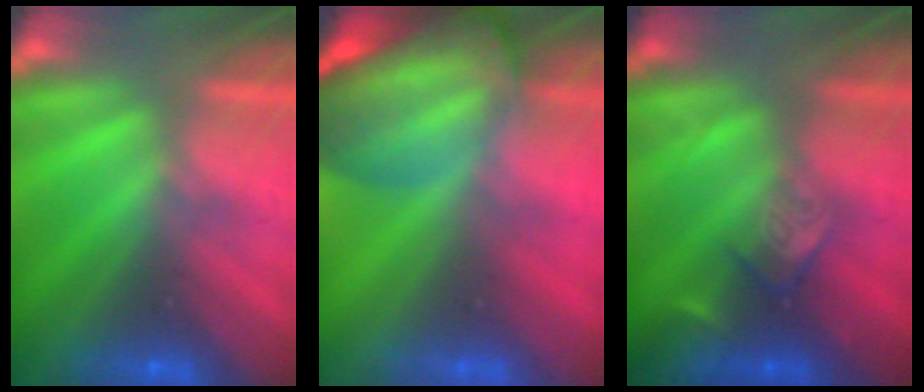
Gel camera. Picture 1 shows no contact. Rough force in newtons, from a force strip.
{"total": 7.2}
{"total": 2.4}